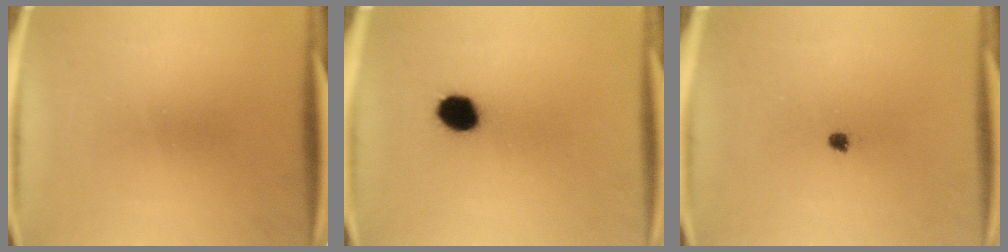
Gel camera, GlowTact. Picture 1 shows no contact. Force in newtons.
{"total": 7.0}
{"total": 1.3}